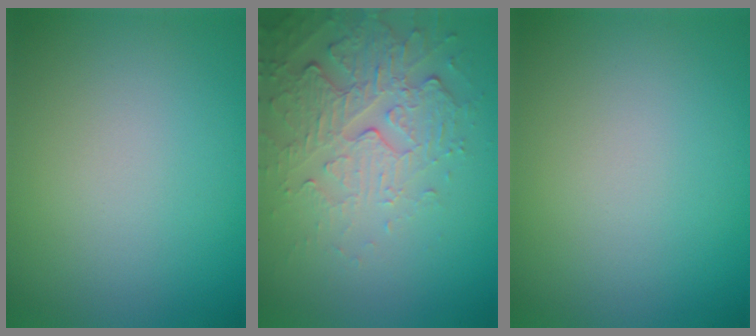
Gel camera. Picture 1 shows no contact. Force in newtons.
{"total": 5.5, "press": 3.5, "slide": 4.2}
{"total": 0.0}